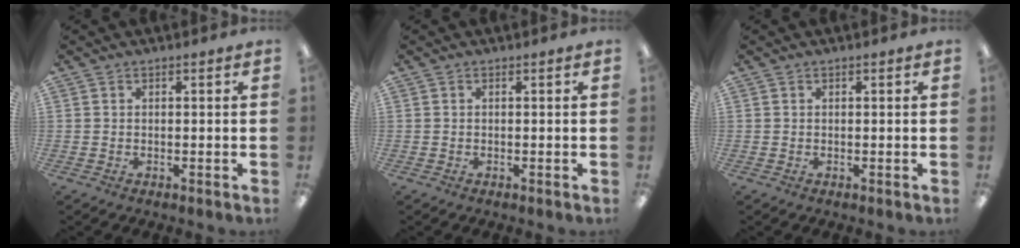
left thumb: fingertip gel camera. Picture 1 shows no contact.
{"total": 0.0}
{"total": 0.0}